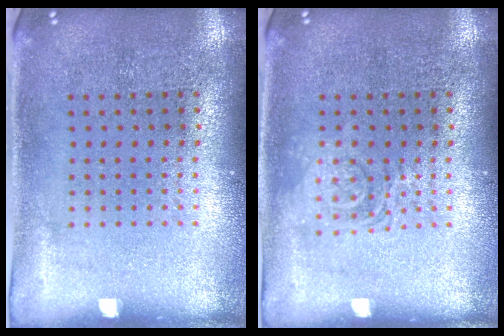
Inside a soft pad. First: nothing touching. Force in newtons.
{"total": 2.0, "press": 2.0, "slide": 0.3}